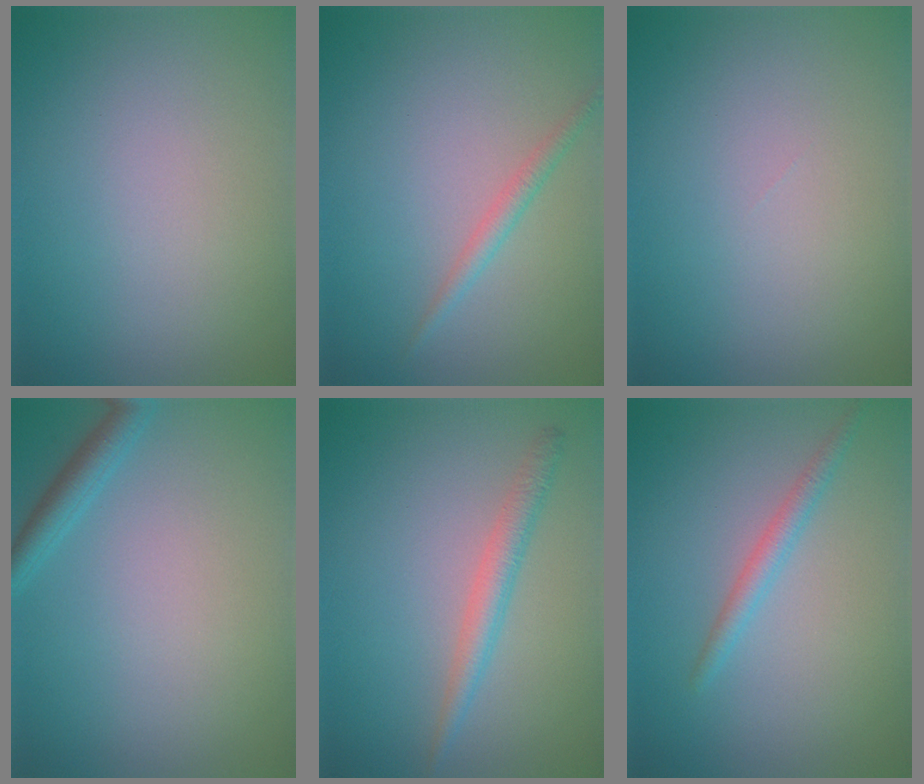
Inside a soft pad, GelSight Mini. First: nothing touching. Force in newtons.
{"total": 1.4, "press": 1.4, "slide": 0.1}
{"total": 0.0}
{"total": 2.0, "press": 2.0, "slide": 0.2}
{"total": 2.2, "press": 2.2, "slide": 0.1}
{"total": 1.7, "press": 1.7, "slide": 0.1}